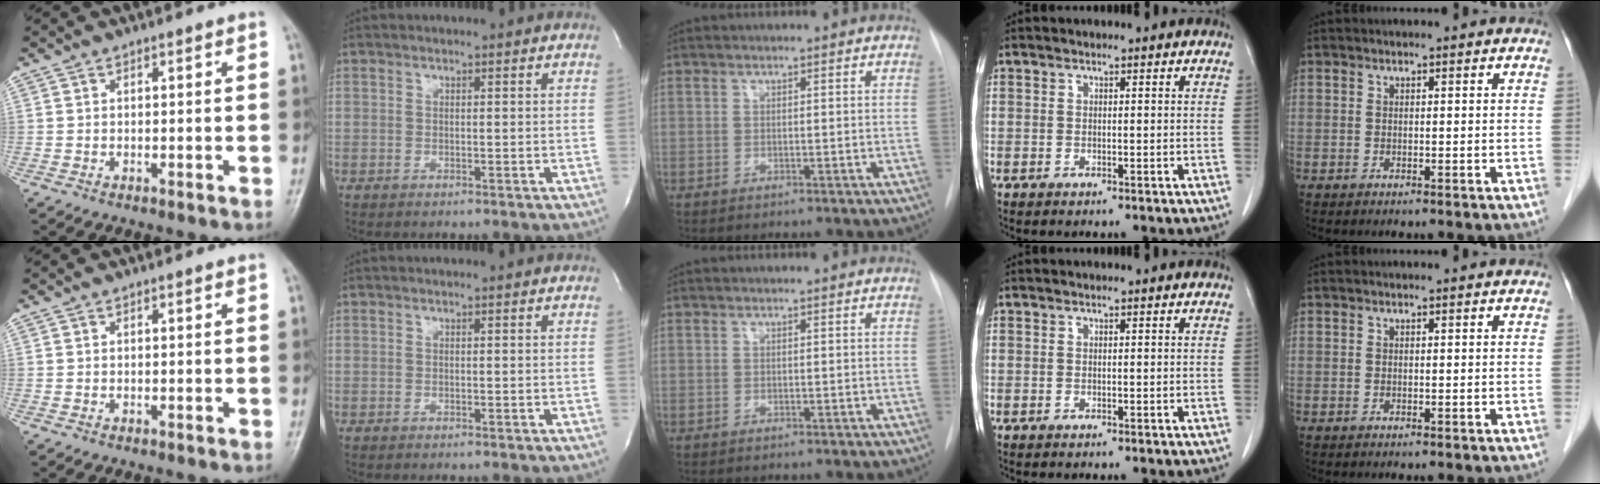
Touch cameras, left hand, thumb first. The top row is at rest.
{}